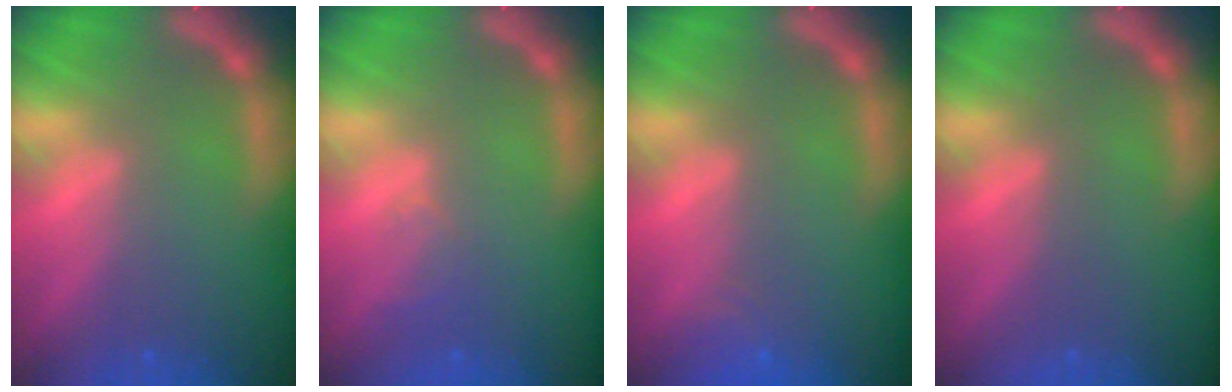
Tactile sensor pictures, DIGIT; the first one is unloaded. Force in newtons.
{"total": 1.5}
{"total": 1.9}
{"total": 0.0}